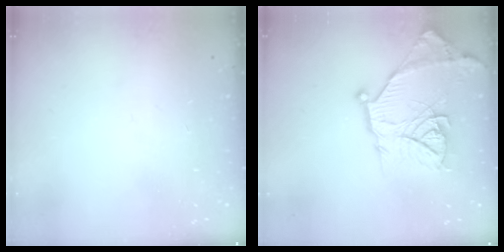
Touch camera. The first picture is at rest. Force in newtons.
{"total": 18.7, "press": 18.6, "slide": 1.4}